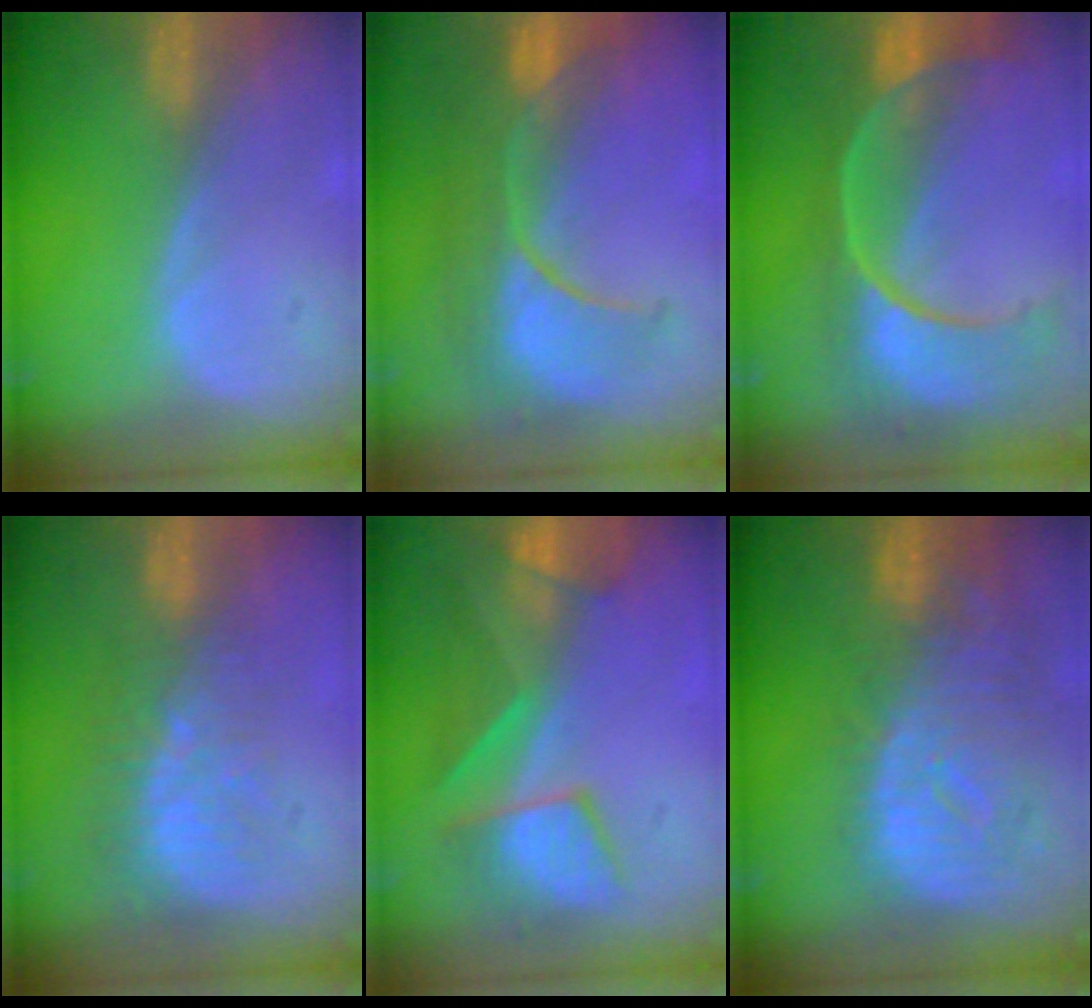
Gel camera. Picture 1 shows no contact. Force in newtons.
{"total": 10.0, "press": 9.2, "slide": 4.1}
{"total": 11.7, "press": 9.5, "slide": 6.8}
{"total": 8.4, "press": 7.2, "slide": 4.2}
{"total": 8.8, "press": 8.2, "slide": 3.2}
{"total": 12.2, "press": 10.5, "slide": 6.1}